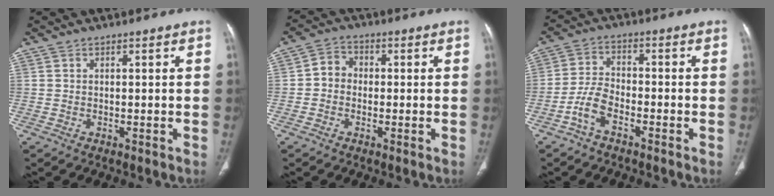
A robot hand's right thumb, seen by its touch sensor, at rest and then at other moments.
{"total": 4.1, "force": [-0.4, 3.6, 1.9], "torque": [-0.012, 0.014, -0.018]}
{"total": 5.6, "force": [-3.2, 2.7, 3.6], "torque": [-0.073, 0.026, -0.069]}